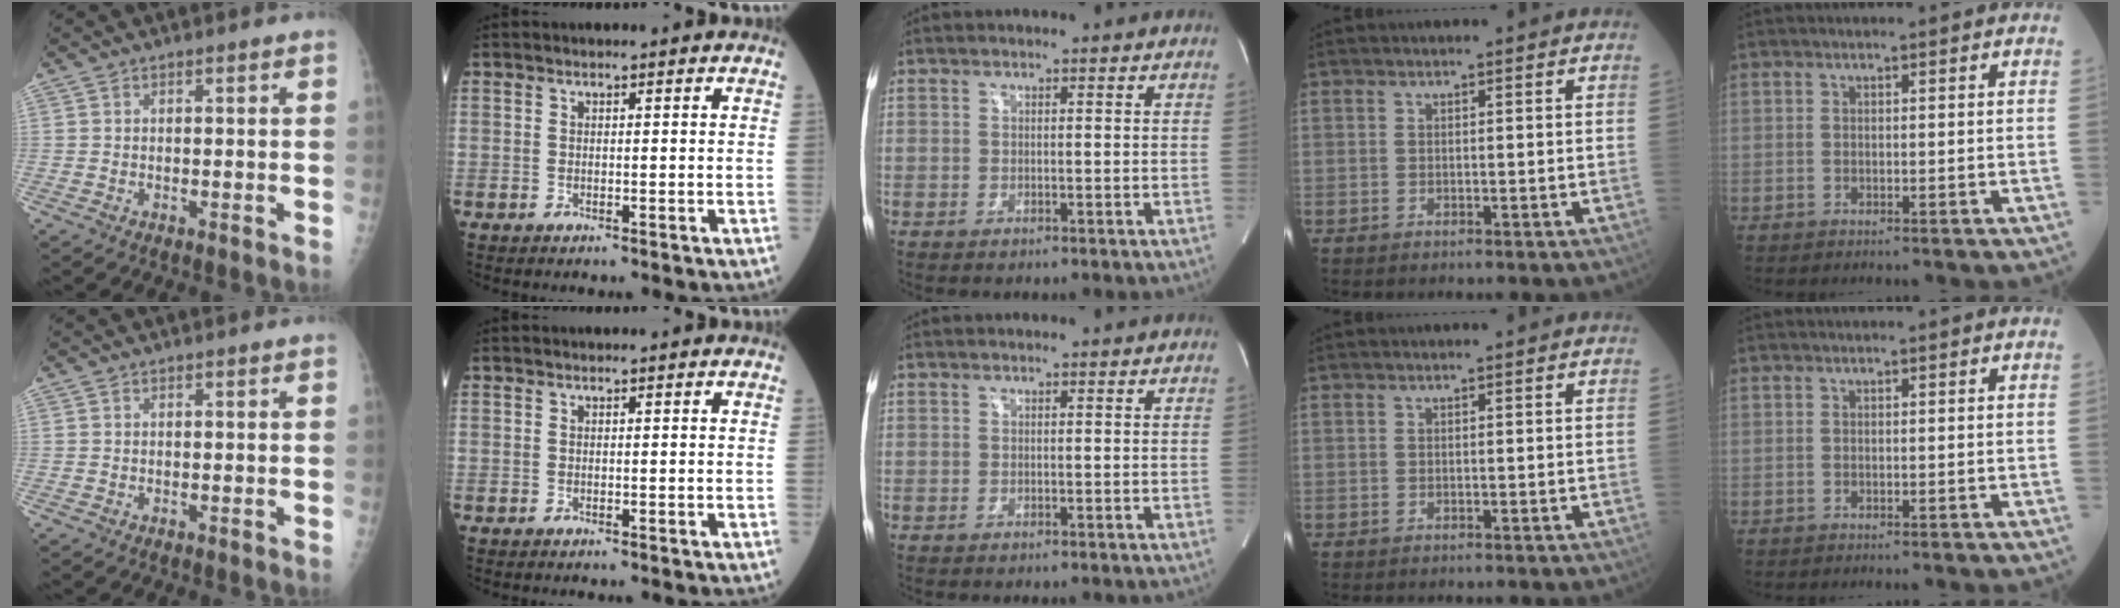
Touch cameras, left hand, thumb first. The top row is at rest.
{}